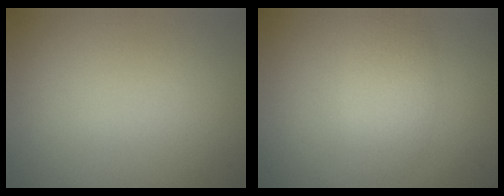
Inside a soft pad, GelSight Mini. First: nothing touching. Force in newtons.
{"total": 3.0, "press": 3.0, "slide": 0.0}